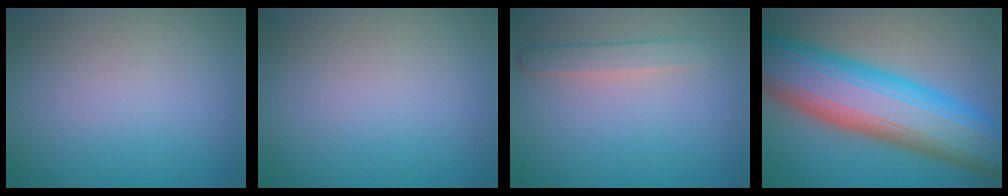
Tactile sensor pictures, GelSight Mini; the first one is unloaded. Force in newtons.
{"total": 0.0}
{"total": 1.8, "press": 1.8, "slide": 0.1}
{"total": 14.7, "press": 14.7, "slide": 0.5}